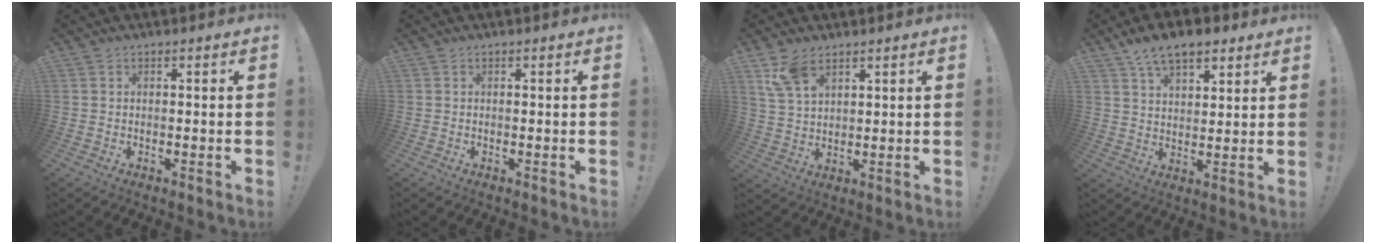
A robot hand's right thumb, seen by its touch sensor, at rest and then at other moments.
{"total": 0.0}
{"total": 7.8, "force": [5.0, 4.0, 4.6], "torque": [-0.091, -0.016, 0.099]}
{"total": 10.0, "force": [6.6, 5.0, 5.7], "torque": [-0.090, -0.020, 0.121]}